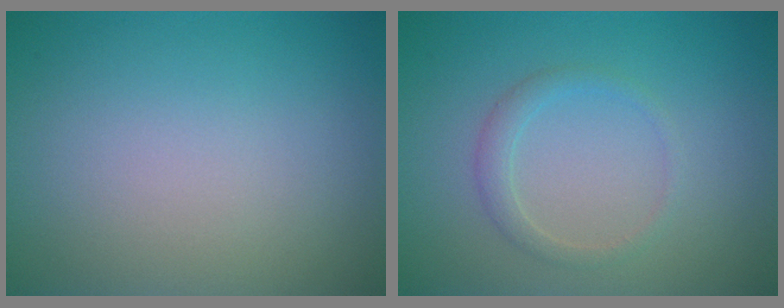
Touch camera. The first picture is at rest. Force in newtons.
{"total": 1.5, "press": 1.5, "slide": 0.2}